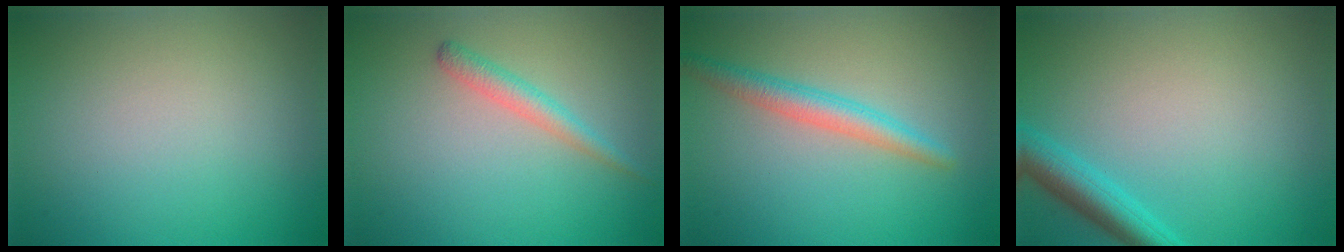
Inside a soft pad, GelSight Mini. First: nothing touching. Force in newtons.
{"total": 1.9, "press": 1.9, "slide": 0.0}
{"total": 2.8, "press": 2.8, "slide": 0.0}
{"total": 3.5, "press": 3.5, "slide": 0.3}